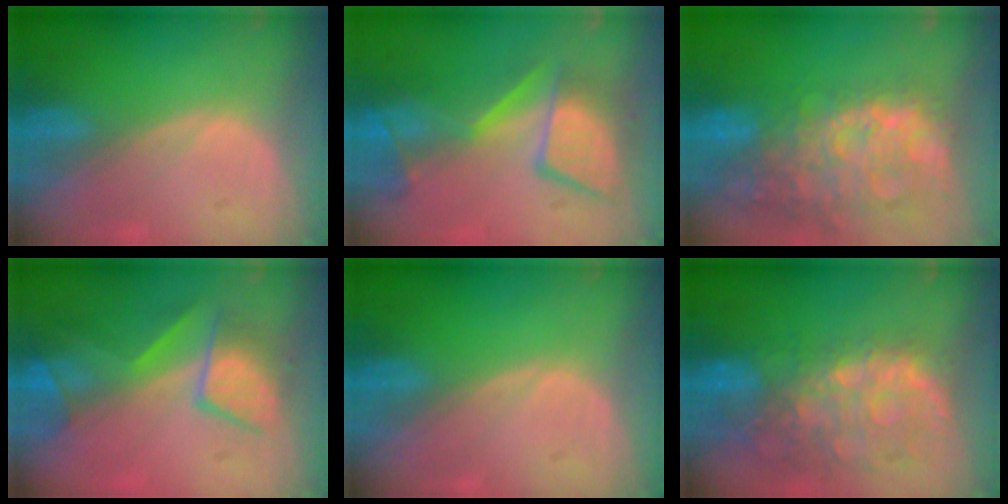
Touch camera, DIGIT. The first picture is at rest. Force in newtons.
{"total": 10.5, "press": 9.9, "slide": 3.4}
{"total": 14.6, "press": 11.8, "slide": 8.5}
{"total": 8.6, "press": 8.2, "slide": 2.6}
{"total": 0.0}
{"total": 11.3, "press": 9.9, "slide": 5.6}